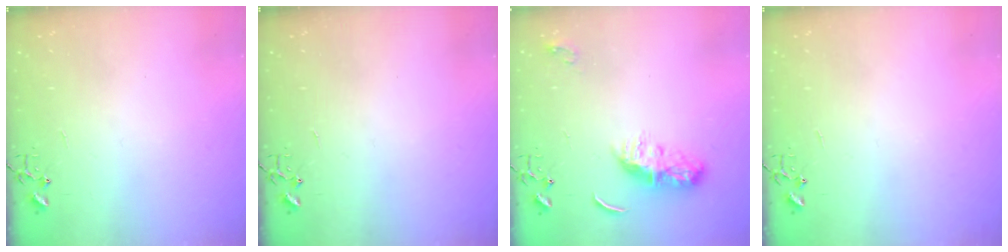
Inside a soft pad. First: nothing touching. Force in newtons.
{"total": 0.0}
{"total": 8.9, "press": 8.9, "slide": 0.1}
{"total": 0.0}